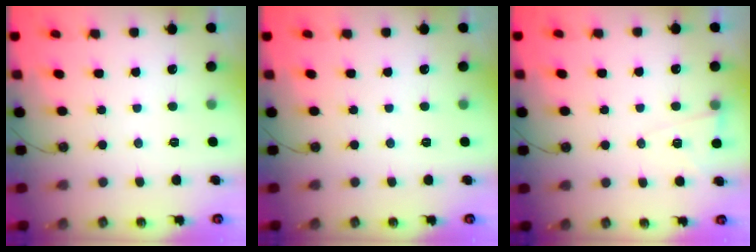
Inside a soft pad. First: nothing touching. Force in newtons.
{"total": 0.0}
{"total": 5.9, "press": 5.2, "slide": 2.8}